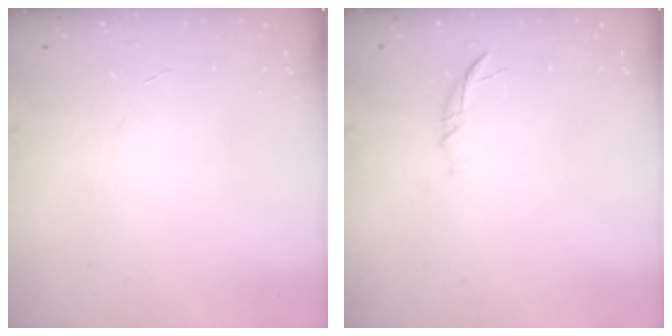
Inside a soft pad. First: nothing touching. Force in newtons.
{"total": 5.3, "press": 5.1, "slide": 1.1}